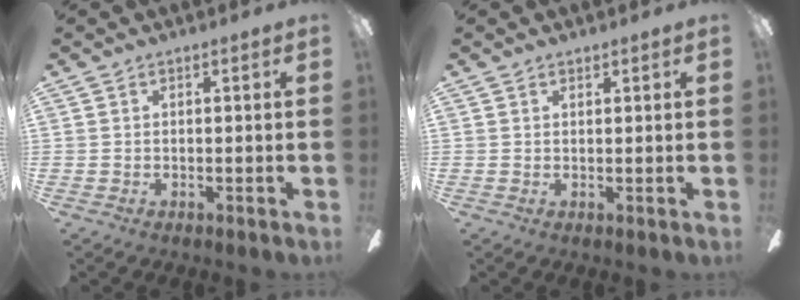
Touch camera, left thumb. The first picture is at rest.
{"total": 0.8, "force": [0.7, 0.4, 0.2], "torque": [0.003, -0.003, 0.011]}